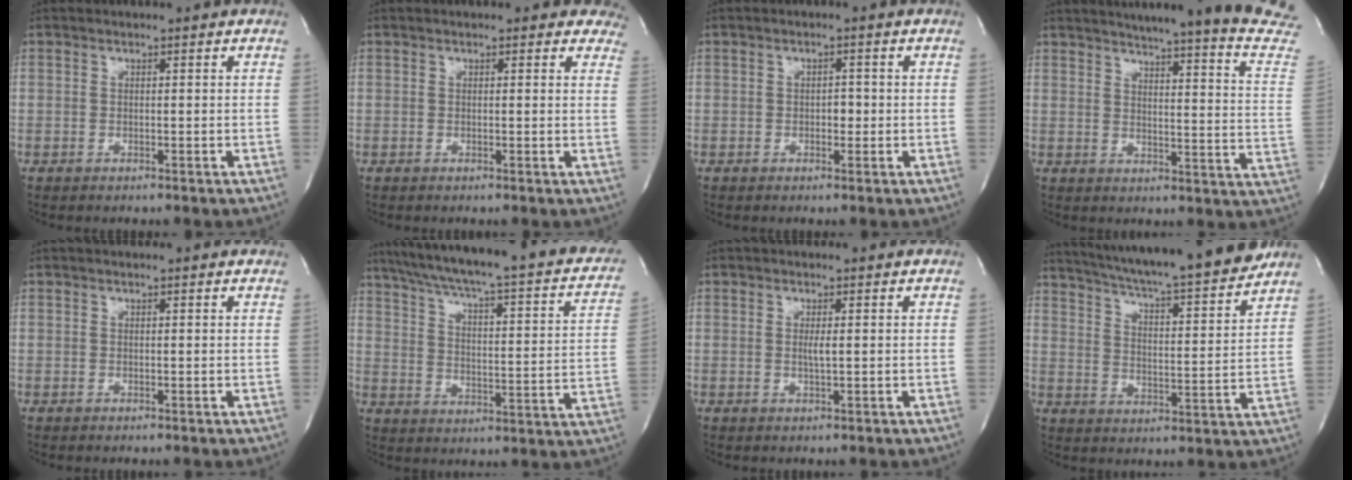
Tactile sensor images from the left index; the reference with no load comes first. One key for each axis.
{"total": 4.7, "fx": 4.1, "fy": 2.2, "fz": 1.1, "tx": 0.020, "ty": -0.009, "tz": 0.017}
{"total": 1.6, "fx": -0.3, "fy": 1.0, "fz": 1.2, "tx": -0.015, "ty": 0.004, "tz": -0.003}
{"total": 24.8, "fx": 22.2, "fy": -0.5, "fz": 11.0, "tx": -0.159, "ty": -0.103, "tz": 0.257}
{"total": 1.4, "fx": 1.3, "fy": 0.2, "fz": 0.6, "tx": -0.014, "ty": 0.009, "tz": 0.009}
{"total": 27.6, "fx": 21.5, "fy": 4.7, "fz": 16.7, "tx": -0.250, "ty": -0.007, "tz": 0.268}
{"total": 1.3, "fx": 0.1, "fy": 0.0, "fz": 1.3, "tx": -0.031, "ty": -0.002, "tz": 0.004}
{"total": 20.7, "fx": 18.7, "fy": 0.4, "fz": 8.9, "tx": -0.147, "ty": -0.027, "tz": 0.267}